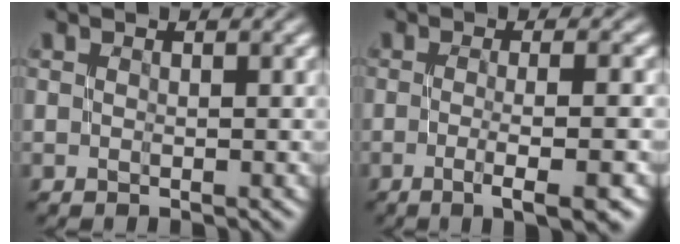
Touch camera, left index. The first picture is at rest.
{"total": 5.0, "force": [-1.6, 1.1, 4.6], "torque": [-0.057, -0.002, -0.023]}